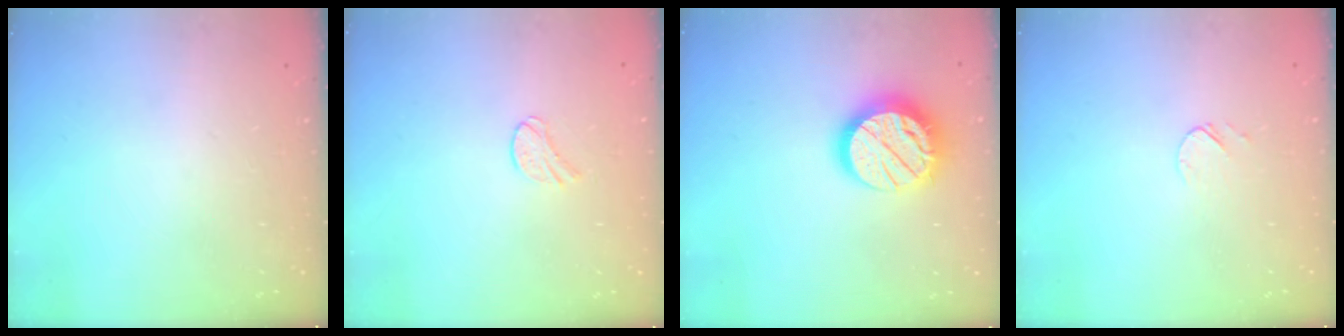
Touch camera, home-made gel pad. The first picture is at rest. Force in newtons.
{"total": 5.1, "press": 5.1, "slide": 0.5}
{"total": 16.3, "press": 16.3, "slide": 1.2}
{"total": 4.0, "press": 3.9, "slide": 0.5}